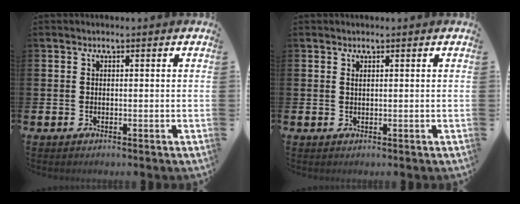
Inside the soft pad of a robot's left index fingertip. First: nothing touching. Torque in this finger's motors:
{"motor_torque": [0.00, 0.00, 0.02, 0.00]}